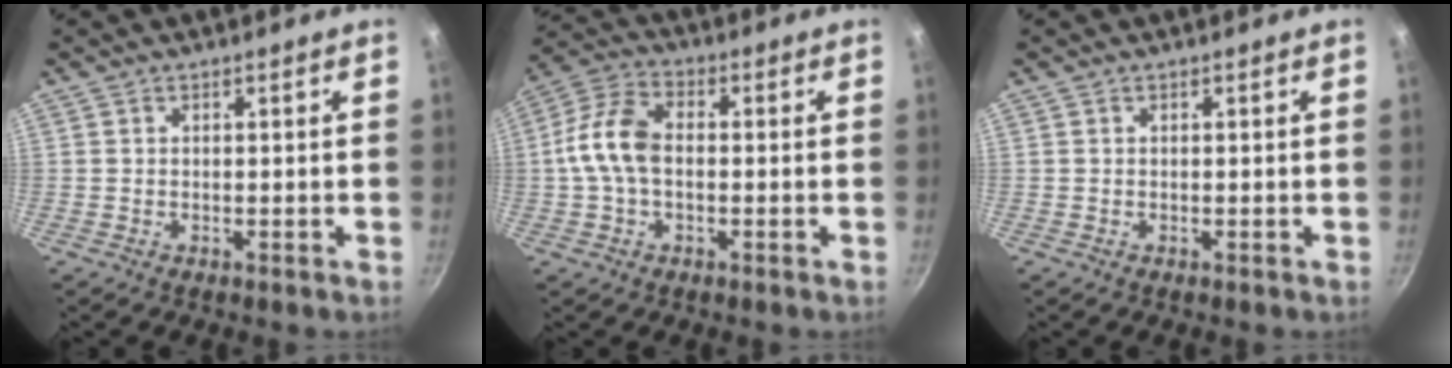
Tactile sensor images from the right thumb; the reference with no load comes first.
{"total": 10.0, "force": [-0.4, 6.1, 8.0], "torque": [-0.154, 0.035, -0.021]}
{"total": 0.0}